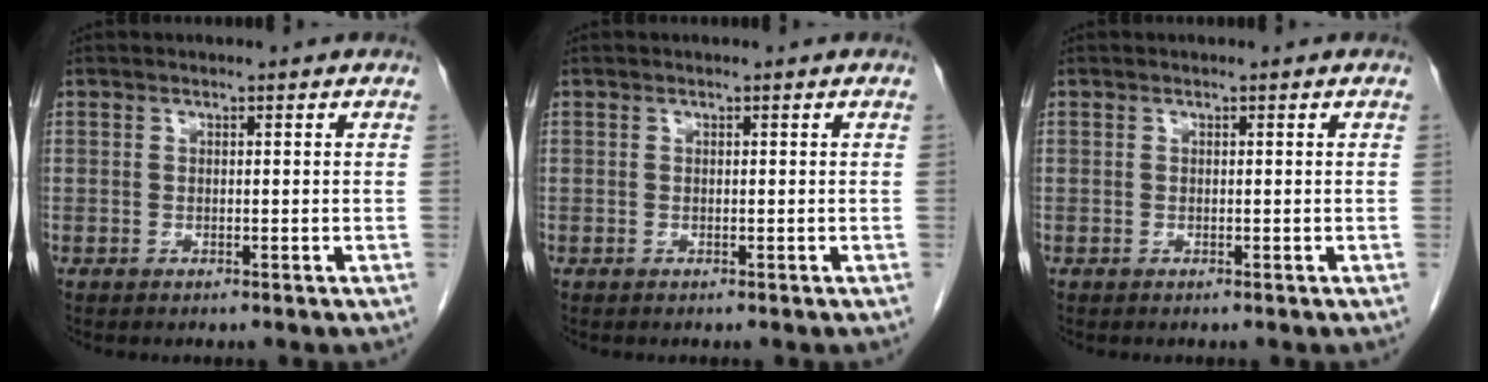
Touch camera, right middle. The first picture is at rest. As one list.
[{"total": 0.0}, {"total": 0.0}]